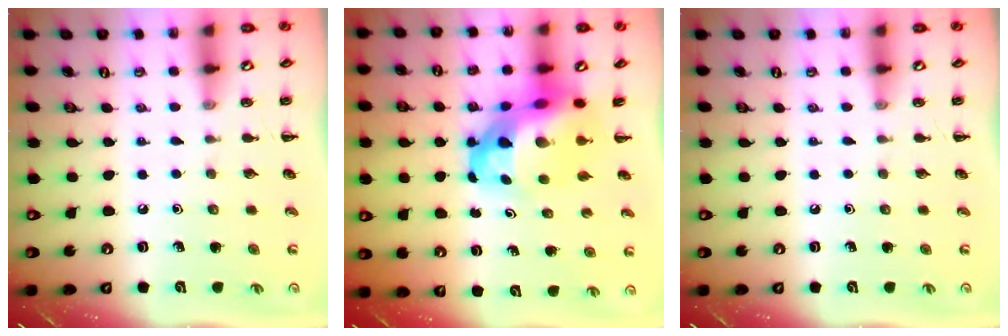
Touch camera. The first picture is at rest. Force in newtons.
{"total": 10.8, "press": 10.4, "slide": 2.9}
{"total": 0.0}